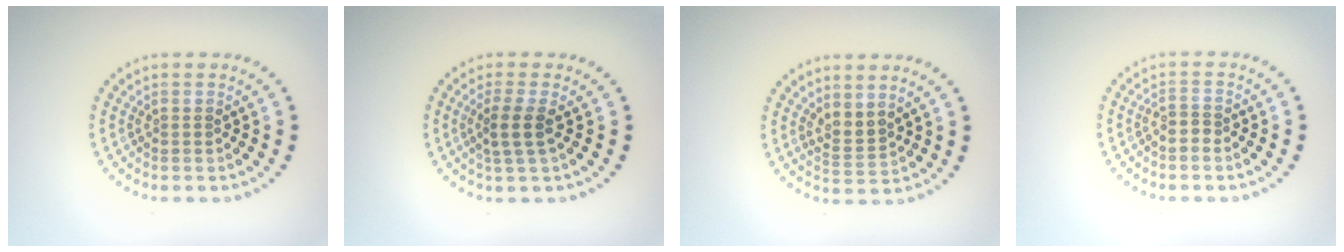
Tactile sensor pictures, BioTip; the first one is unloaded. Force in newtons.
{"total": 2.2, "press": 1.9, "slide": 1.2}
{"total": 2.1, "press": 1.6, "slide": 1.4}
{"total": 1.6, "press": 1.2, "slide": 1.0}